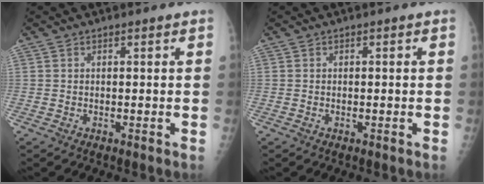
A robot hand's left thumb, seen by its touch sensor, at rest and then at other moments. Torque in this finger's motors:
{"motor_torque": [-0.01, 0.01, 0.00, 0.00, 0.00]}